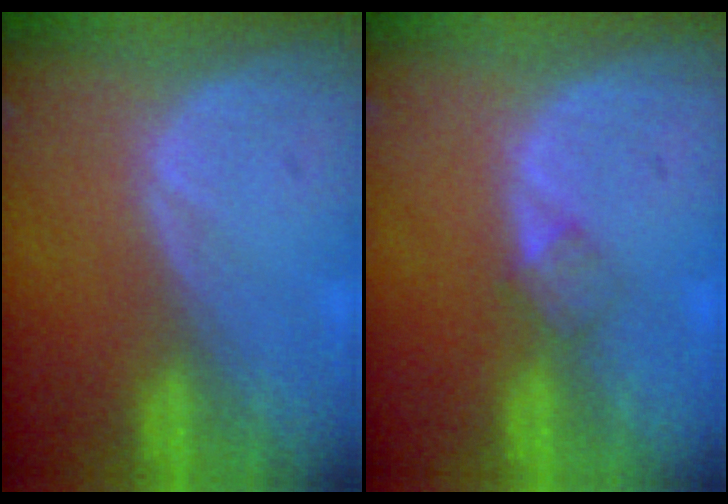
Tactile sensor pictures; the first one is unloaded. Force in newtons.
{"total": 1.8, "press": 1.8, "slide": 0.2}